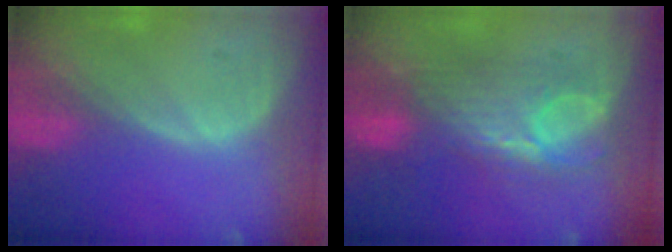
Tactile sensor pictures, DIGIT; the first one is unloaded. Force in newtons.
{"total": 7.8, "press": 7.6, "slide": 1.8}